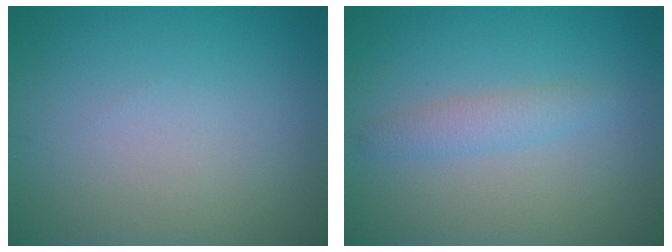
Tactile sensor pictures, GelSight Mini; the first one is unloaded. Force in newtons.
{"total": 1.8, "press": 1.8, "slide": 0.1}